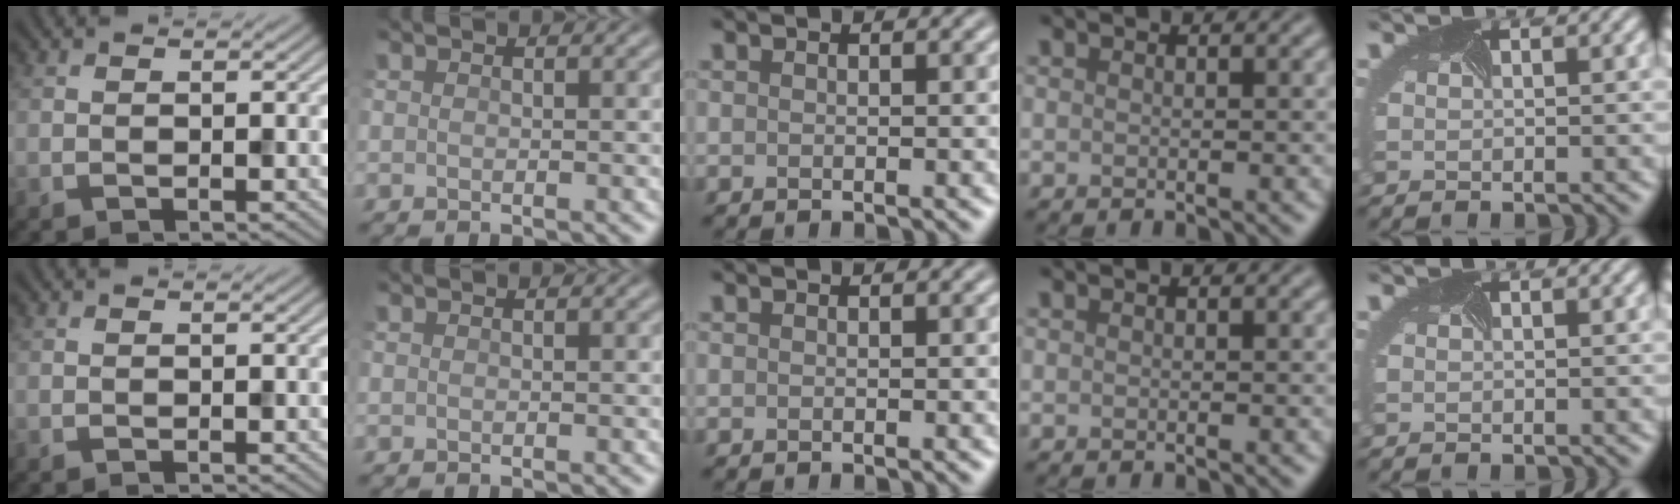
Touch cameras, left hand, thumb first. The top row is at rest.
{}